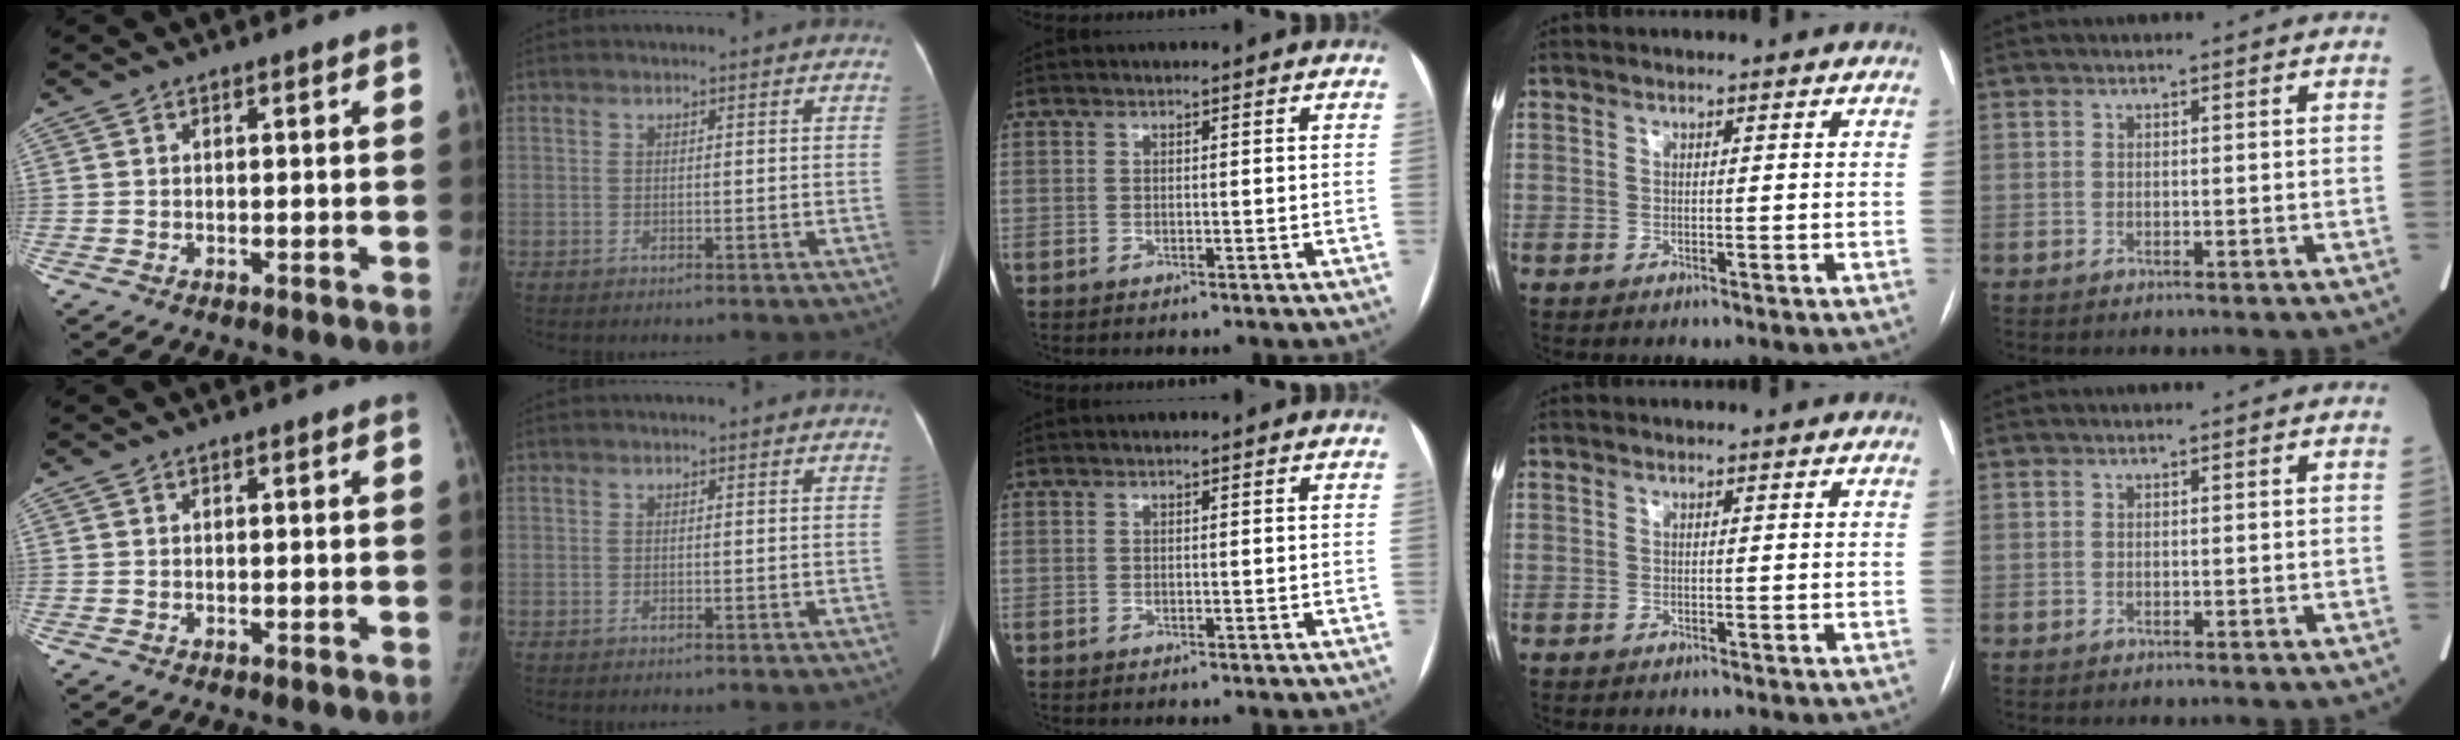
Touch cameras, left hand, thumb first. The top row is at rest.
{}